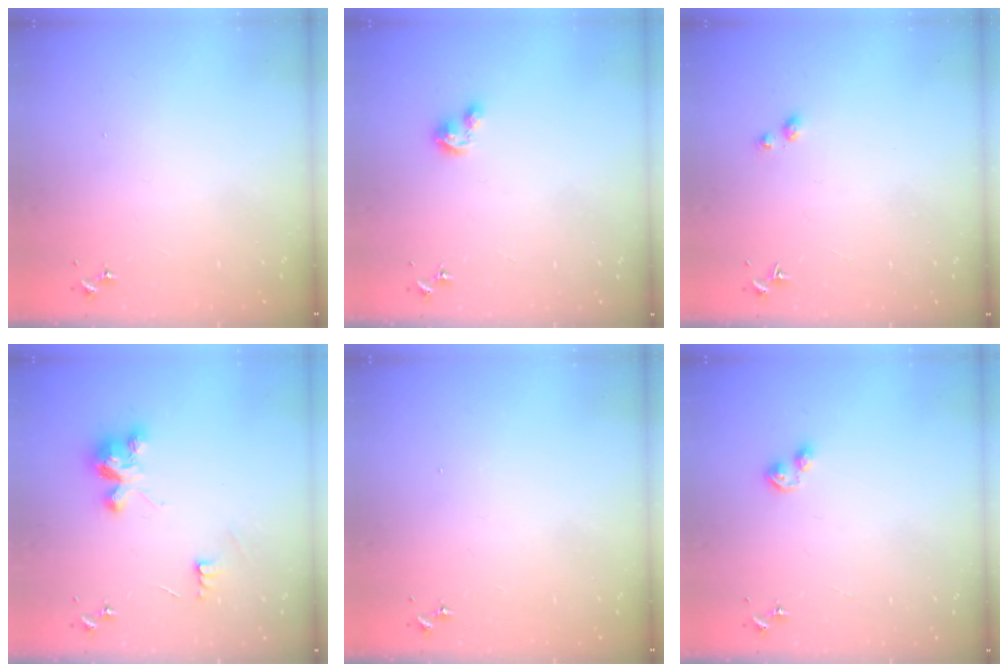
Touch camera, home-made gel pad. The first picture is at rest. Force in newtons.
{"total": 3.5, "press": 3.5, "slide": 0.3}
{"total": 2.9, "press": 2.8, "slide": 0.4}
{"total": 8.9, "press": 8.9, "slide": 0.3}
{"total": 0.0}
{"total": 3.8, "press": 3.7, "slide": 0.7}